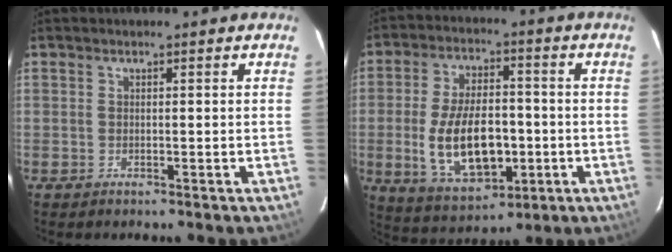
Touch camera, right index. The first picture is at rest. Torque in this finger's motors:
{"motor_torque": [1.23, -0.91, 0.92, 0.21]}